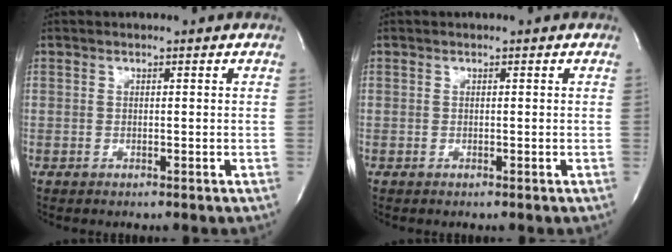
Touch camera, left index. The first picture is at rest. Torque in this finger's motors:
{"motor_torque": [-0.03, 0.04, 0.00, 0.00]}